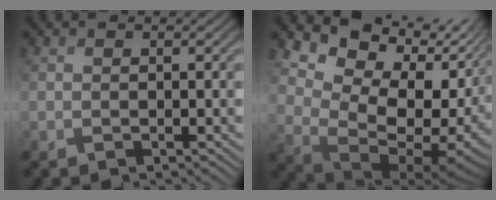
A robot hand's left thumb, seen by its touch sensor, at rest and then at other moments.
{"total": 12.7, "force": [4.4, 8.6, 8.1], "torque": [-0.175, 0.014, 0.093]}